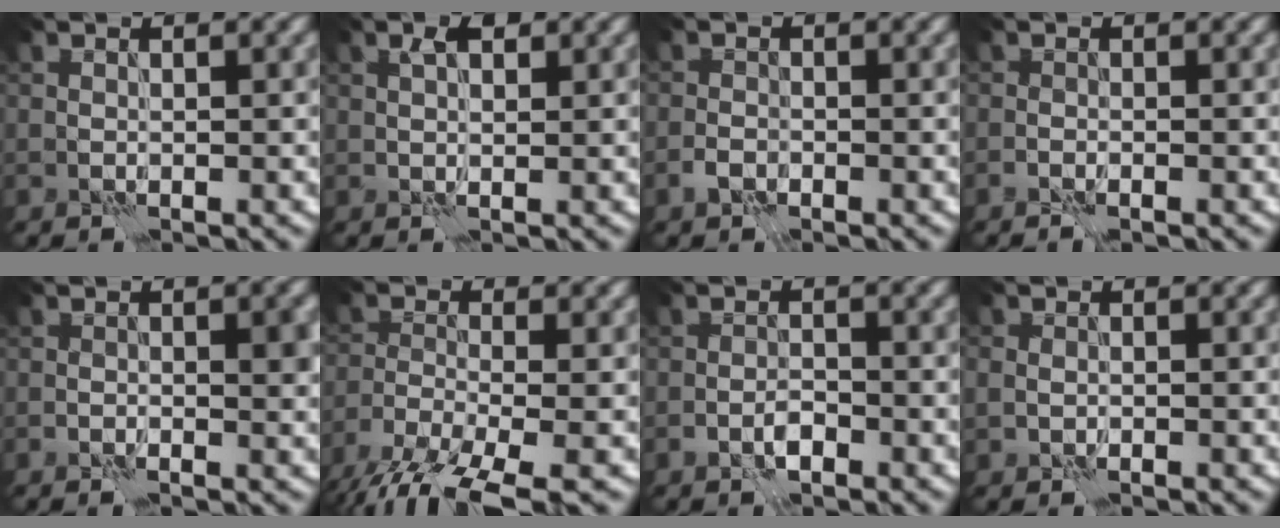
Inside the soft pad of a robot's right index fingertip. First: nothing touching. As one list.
[{"total": 1.8, "force": [0.9, 0.9, 1.4], "torque": [-0.024, 0.003, 0.015]}, {"total": 1.2, "force": [-0.8, 0.8, 0.5], "torque": [-0.006, 0.002, -0.019]}, {"total": 0.8, "force": [-0.6, 0.2, 0.5], "torque": [-0.012, 0.000, -0.014]}, {"total": 1.8, "force": [-0.3, 0.8, 1.6], "torque": [-0.019, -0.001, -0.007]}, {"total": 8.4, "force": [-5.9, 2.4, 5.5], "torque": [-0.112, -0.019, -0.116]}, {"total": 1.6, "force": [-1.0, 0.6, 1.1], "torque": [-0.017, 0.004, -0.021]}, {"total": 1.1, "force": [-0.2, 0.9, 0.6], "torque": [-0.009, 0.000, -0.002]}]